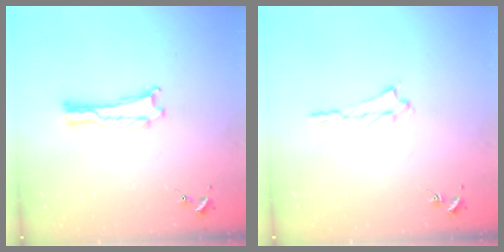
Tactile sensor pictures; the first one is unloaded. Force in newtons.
{"total": 1.2, "press": 1.2, "slide": 0.3}